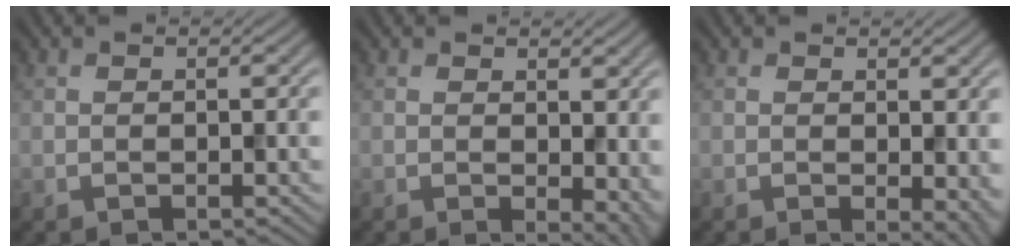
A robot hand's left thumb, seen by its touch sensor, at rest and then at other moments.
{"total": 5.1, "force": [0.1, 2.9, 4.2], "torque": [-0.047, -0.014, 0.011]}
{"total": 3.5, "force": [0.0, 1.6, 3.2], "torque": [-0.035, -0.008, 0.002]}